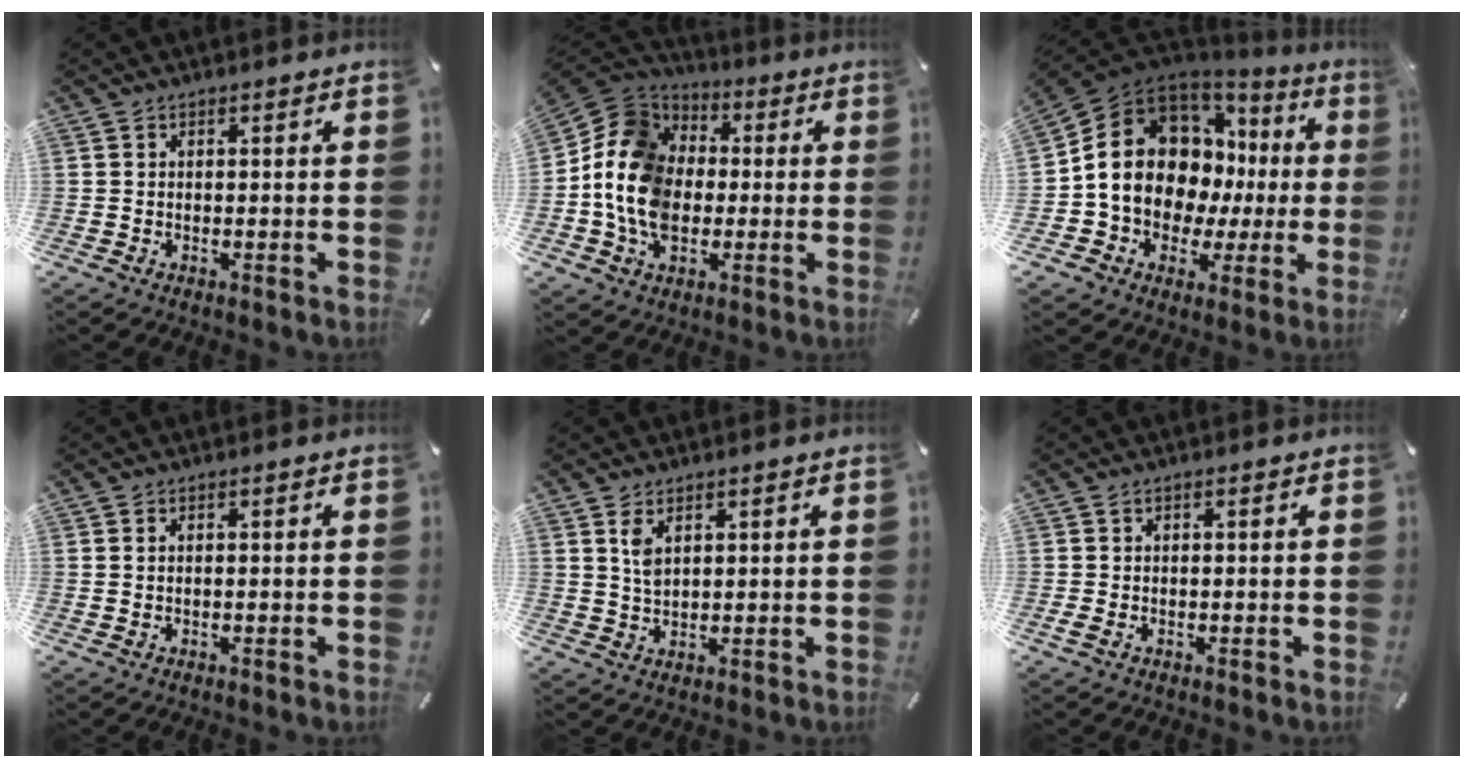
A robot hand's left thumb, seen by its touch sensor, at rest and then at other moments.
{"total": 15.6, "force": [-2.9, 12.9, 8.3], "torque": [-0.196, 0.028, -0.056]}
{"total": 16.3, "force": [1.7, 13.4, 9.1], "torque": [-0.164, -0.020, 0.037]}
{"total": 0.6, "force": [0.2, 0.0, 0.6], "torque": [-0.012, -0.002, 0.003]}
{"total": 3.5, "force": [1.9, 1.7, 2.4], "torque": [-0.053, 0.002, 0.033]}
{"total": 1.1, "force": [-0.1, 0.2, 1.1], "torque": [-0.019, -0.001, -0.002]}